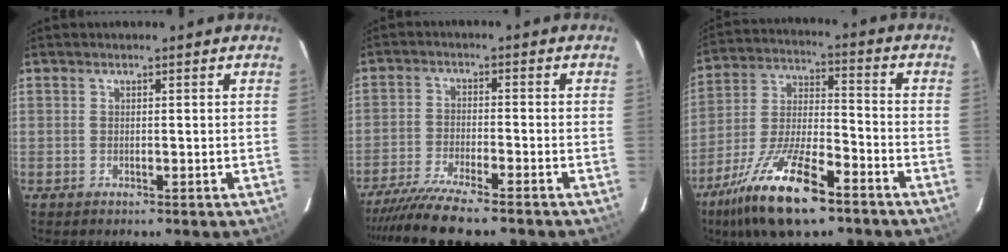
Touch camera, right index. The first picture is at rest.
{"total": 10.7, "force": [-9.3, 0.6, 5.4], "torque": [-0.128, -0.029, -0.163]}
{"total": 18.7, "force": [-11.9, 6.1, 13.1], "torque": [-0.269, -0.028, -0.218]}